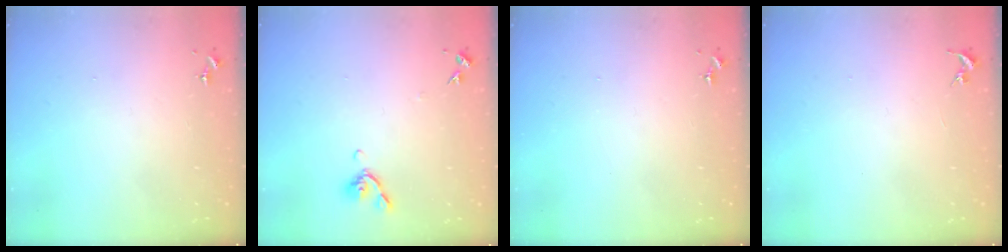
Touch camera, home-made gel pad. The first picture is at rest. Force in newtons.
{"total": 6.9, "press": 6.7, "slide": 1.5}
{"total": 0.0}
{"total": 0.0}